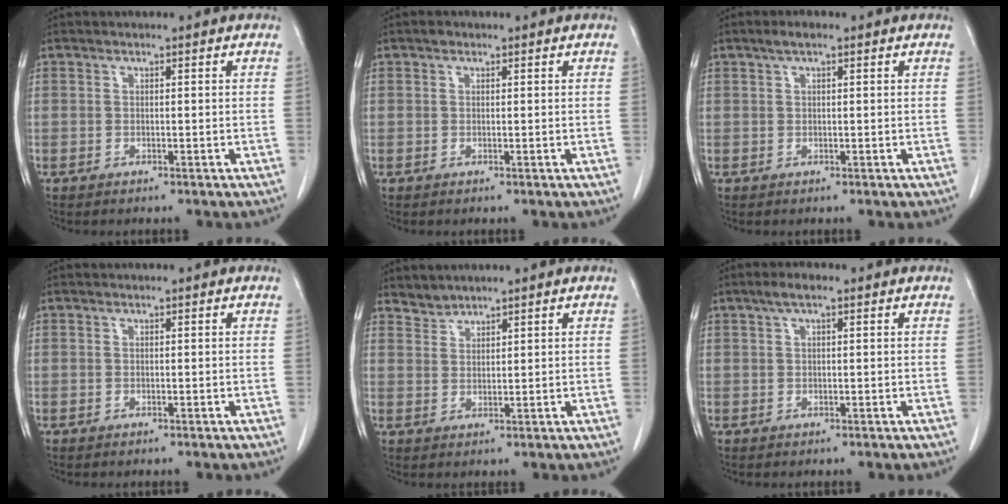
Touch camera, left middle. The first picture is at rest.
{"total": 0.6, "force": [0.5, 0.4, 0.2], "torque": [-0.005, 0.002, 0.005]}
{"total": 2.0, "force": [1.3, 0.4, 1.5], "torque": [-0.031, 0.010, 0.022]}
{"total": 0.0}
{"total": 2.1, "force": [2.0, 0.3, -0.4], "torque": [0.008, 0.004, 0.041]}
{"total": 2.6, "force": [1.5, 0.6, 2.0], "torque": [-0.040, 0.013, 0.027]}